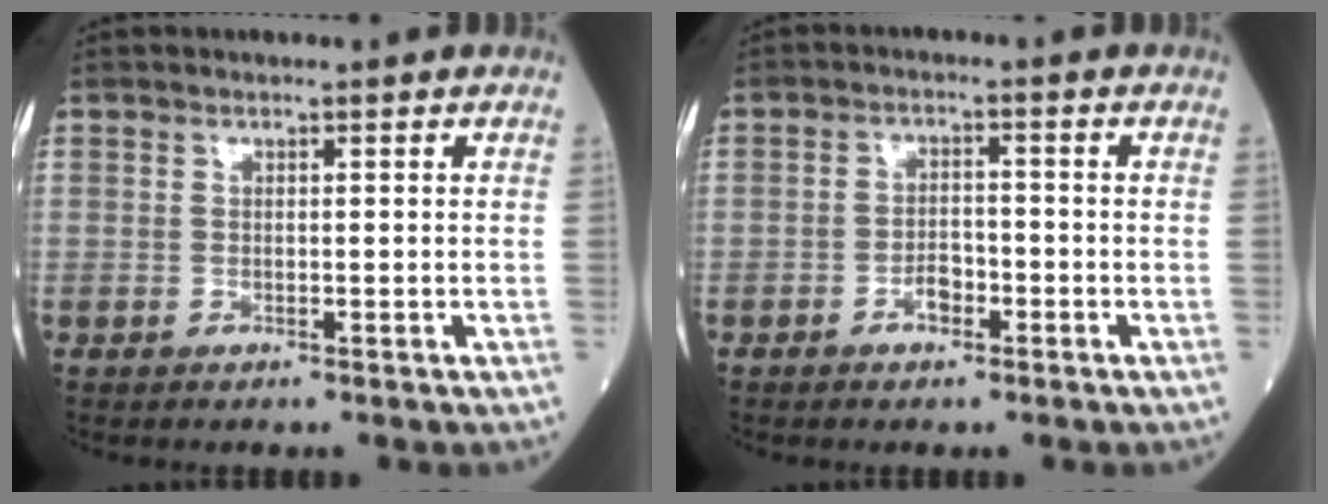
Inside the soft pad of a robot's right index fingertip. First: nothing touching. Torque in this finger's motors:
{"motor_torque": [-0.04, 0.06, -0.02, 0.02]}